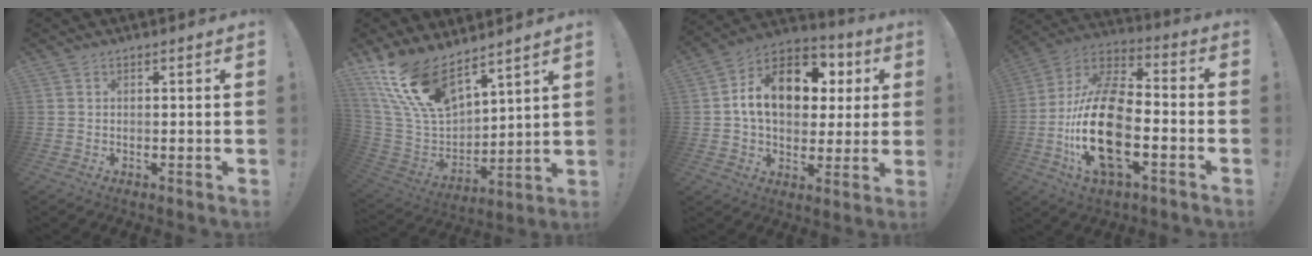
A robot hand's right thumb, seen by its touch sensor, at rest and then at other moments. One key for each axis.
{"total": 17.4, "fx": 12.7, "fy": 7.6, "fz": 9.2, "tx": -0.196, "ty": -0.082, "tz": 0.240}
{"total": 17.3, "fx": 4.0, "fy": 12.2, "fz": 11.6, "tx": -0.166, "ty": -0.002, "tz": 0.075}
{"total": 23.7, "fx": -5.5, "fy": 11.7, "fz": 19.9, "tx": -0.409, "ty": 0.027, "tz": -0.090}